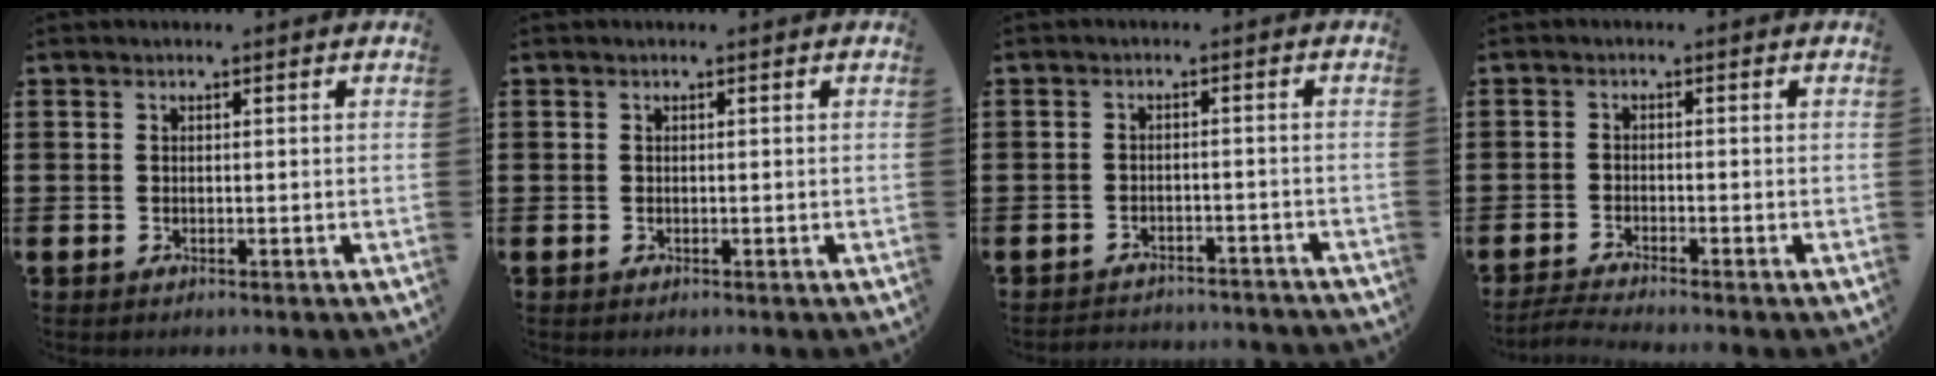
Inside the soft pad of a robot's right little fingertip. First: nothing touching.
{"total": 0.0}
{"total": 2.2, "force": [-2.2, -0.1, -0.3], "torque": [-0.002, 0.003, -0.048]}
{"total": 1.7, "force": [-1.5, -0.1, 0.7], "torque": [-0.011, 0.003, -0.029]}